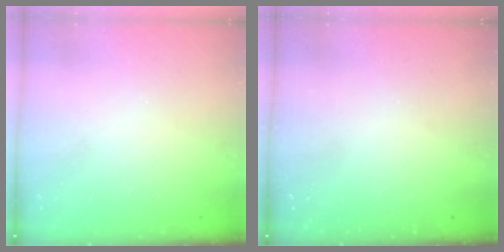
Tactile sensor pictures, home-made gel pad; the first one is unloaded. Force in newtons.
{"total": 0.0}